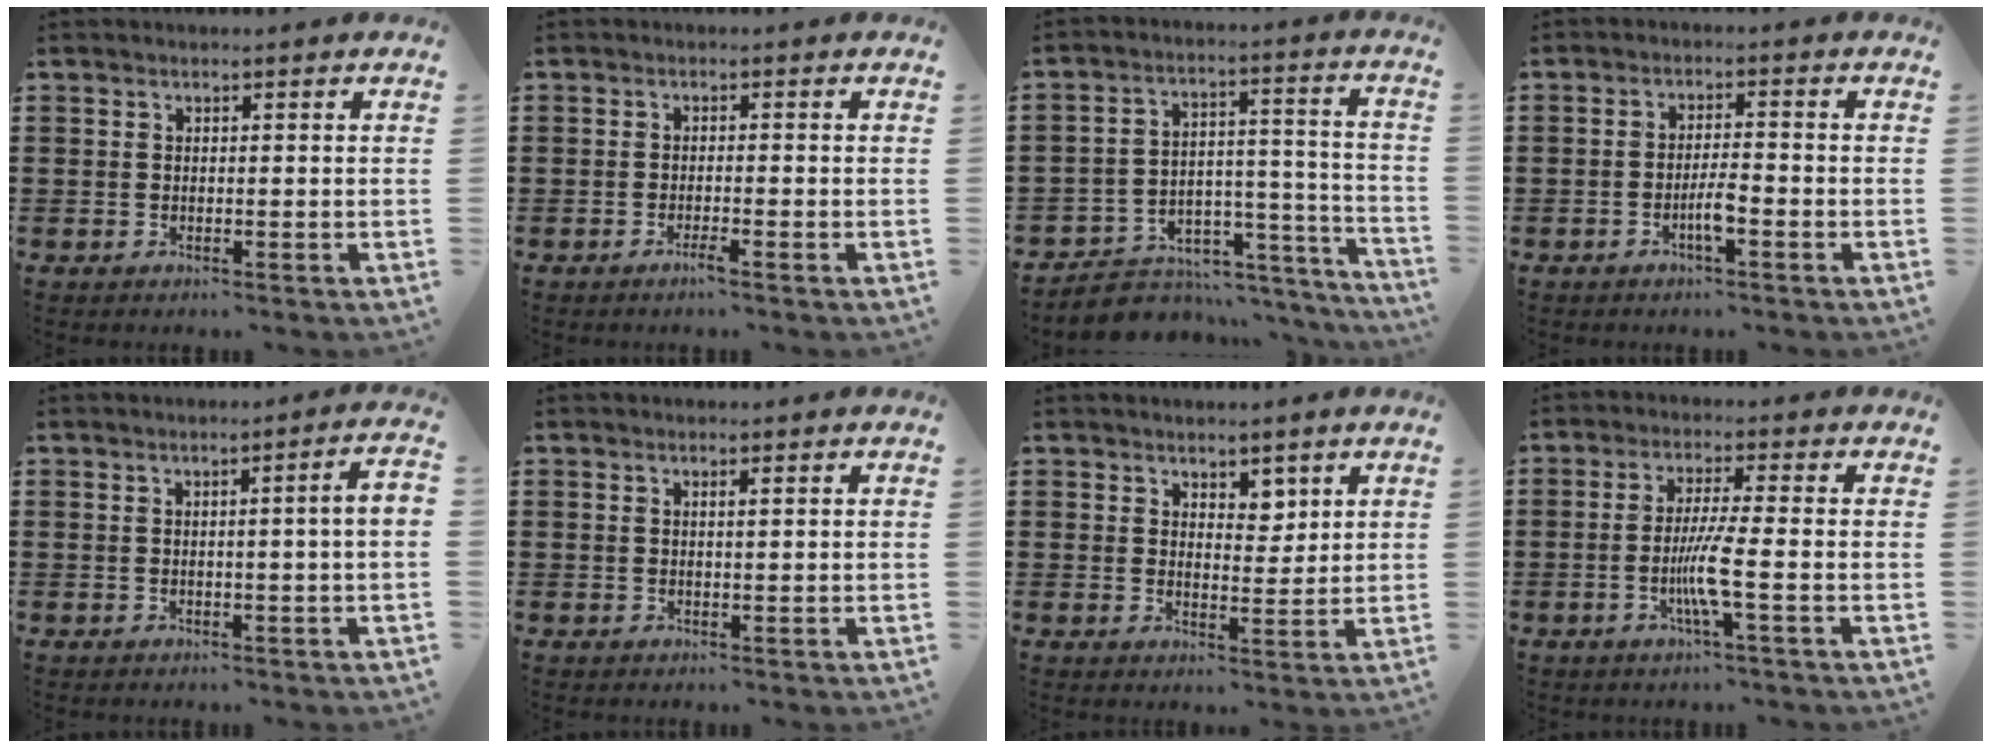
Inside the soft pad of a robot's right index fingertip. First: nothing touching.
{"total": 1.7, "force": [-1.1, 0.0, 1.3], "torque": [-0.021, -0.004, -0.019]}
{"total": 4.4, "force": [-3.5, 2.5, 0.4], "torque": [-0.021, 0.001, -0.070]}
{"total": 3.4, "force": [-1.5, 0.5, 3.0], "torque": [-0.061, 0.001, -0.030]}
{"total": 2.7, "force": [-0.3, -0.3, 2.7], "torque": [-0.042, -0.005, -0.007]}
{"total": 0.7, "force": [0.3, 0.1, 0.6], "torque": [-0.012, 0.000, 0.005]}
{"total": 3.4, "force": [2.6, 2.0, 0.8], "torque": [-0.015, 0.004, 0.048]}
{"total": 6.3, "force": [-1.7, -0.3, 6.1], "torque": [-0.126, -0.019, -0.039]}